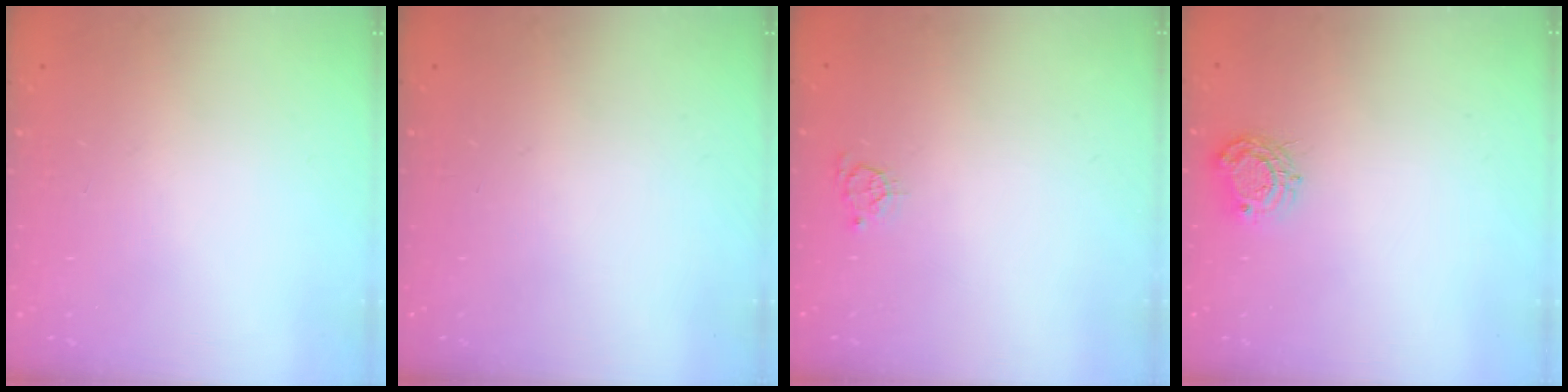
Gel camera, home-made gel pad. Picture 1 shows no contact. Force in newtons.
{"total": 0.0}
{"total": 3.7, "press": 3.7, "slide": 0.5}
{"total": 6.9, "press": 6.9, "slide": 0.3}